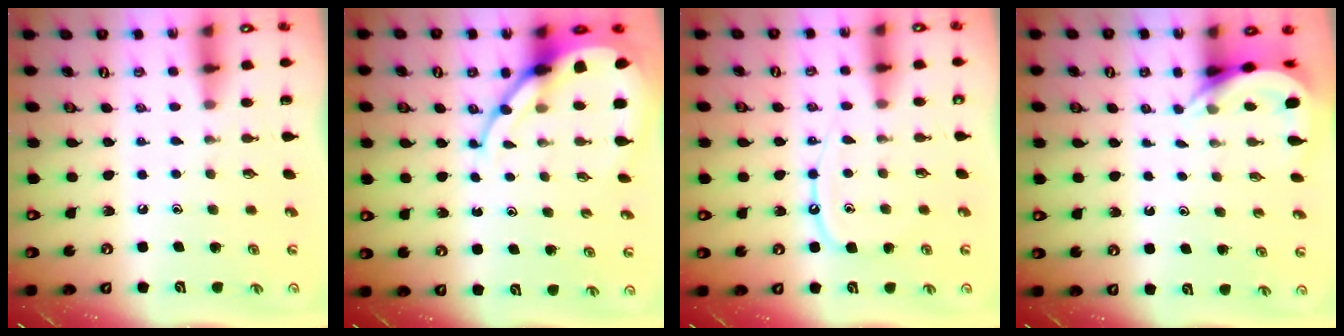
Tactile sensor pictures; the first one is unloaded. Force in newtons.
{"total": 10.3, "press": 10.3, "slide": 1.1}
{"total": 8.9, "press": 8.9, "slide": 0.9}
{"total": 4.6, "press": 4.6, "slide": 0.3}